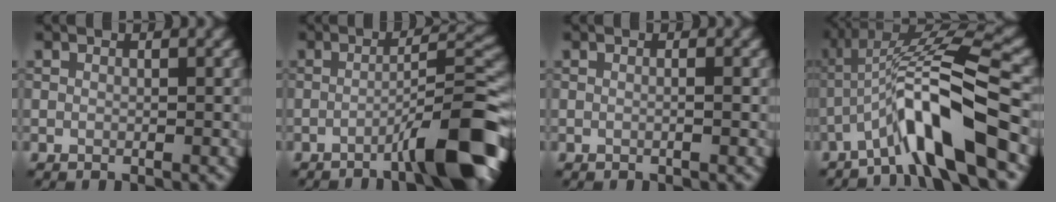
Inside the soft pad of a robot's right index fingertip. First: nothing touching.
{"total": 8.7, "force": [-4.6, 1.0, 7.3], "torque": [-0.094, 0.022, -0.078]}
{"total": 0.6, "force": [0.0, 0.0, 0.6], "torque": [-0.010, -0.002, -0.005]}
{"total": 9.1, "force": [-4.6, 1.2, 7.8], "torque": [-0.133, 0.018, -0.086]}